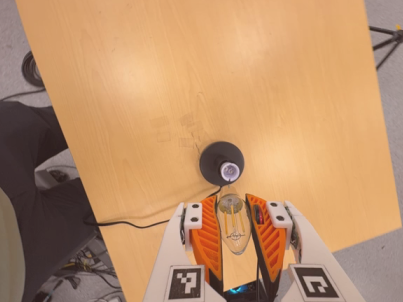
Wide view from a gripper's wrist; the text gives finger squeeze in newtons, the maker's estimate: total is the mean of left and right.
{"total": 21.3, "left": 22.7, "right": 19.9}